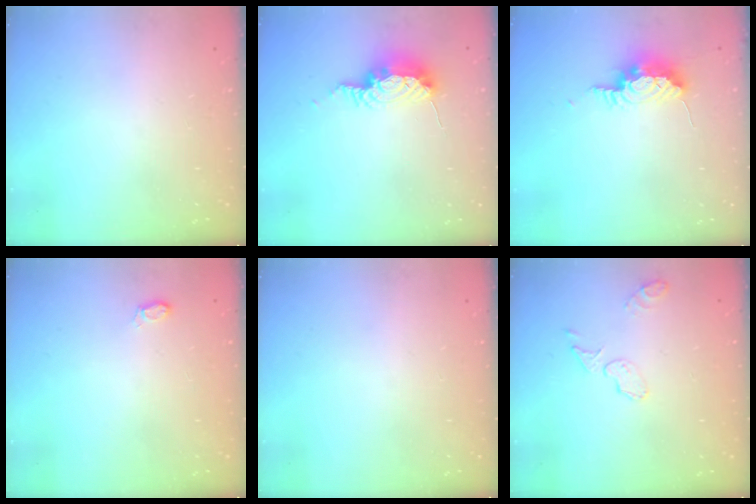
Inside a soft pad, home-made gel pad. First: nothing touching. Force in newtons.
{"total": 8.3, "press": 8.1, "slide": 1.6}
{"total": 15.2, "press": 10.1, "slide": 11.4}
{"total": 4.5, "press": 4.5, "slide": 0.6}
{"total": 0.0}
{"total": 5.6, "press": 5.4, "slide": 1.2}